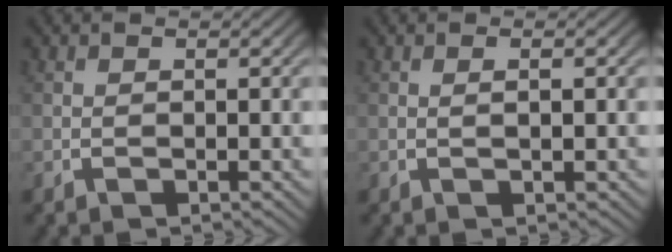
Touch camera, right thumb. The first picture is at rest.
{"total": 0.9, "force": [0.2, 0.2, 0.9], "torque": [-0.016, 0.002, 0.004]}